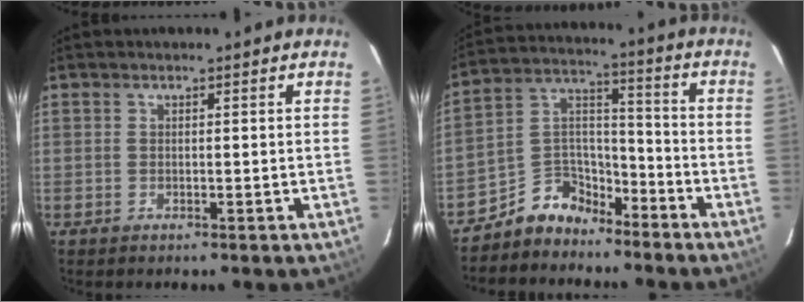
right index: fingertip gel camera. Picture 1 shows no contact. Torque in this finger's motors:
{"motor_torque": [0.64, -0.69, 0.03, -0.01]}